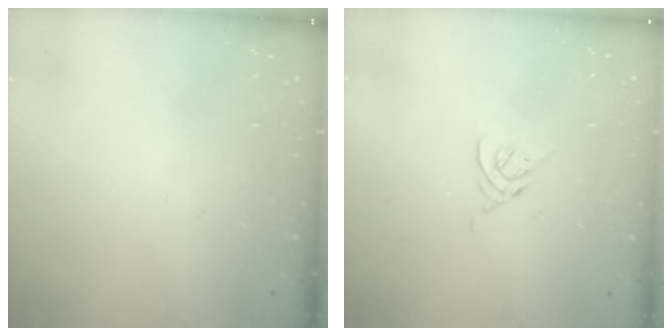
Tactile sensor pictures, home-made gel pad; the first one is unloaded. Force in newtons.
{"total": 2.6, "press": 2.5, "slide": 0.8}